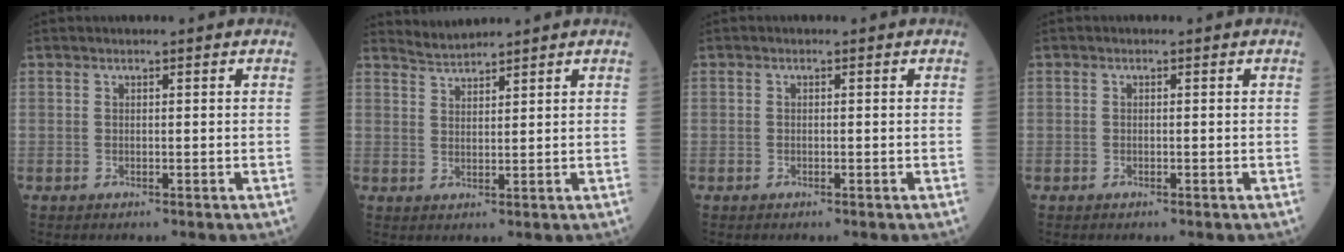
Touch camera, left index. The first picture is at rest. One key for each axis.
{"total": 2.6, "fx": 2.5, "fy": -0.5, "fz": -0.6, "tx": 0.001, "ty": 0.002, "tz": 0.057}
{"total": 0.0}
{"total": 0.0}